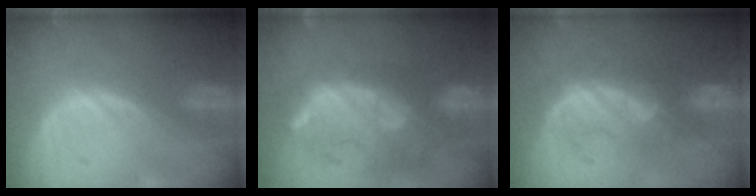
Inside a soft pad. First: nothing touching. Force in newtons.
{"total": 11.3, "press": 10.5, "slide": 4.2}
{"total": 7.8, "press": 7.7, "slide": 1.5}